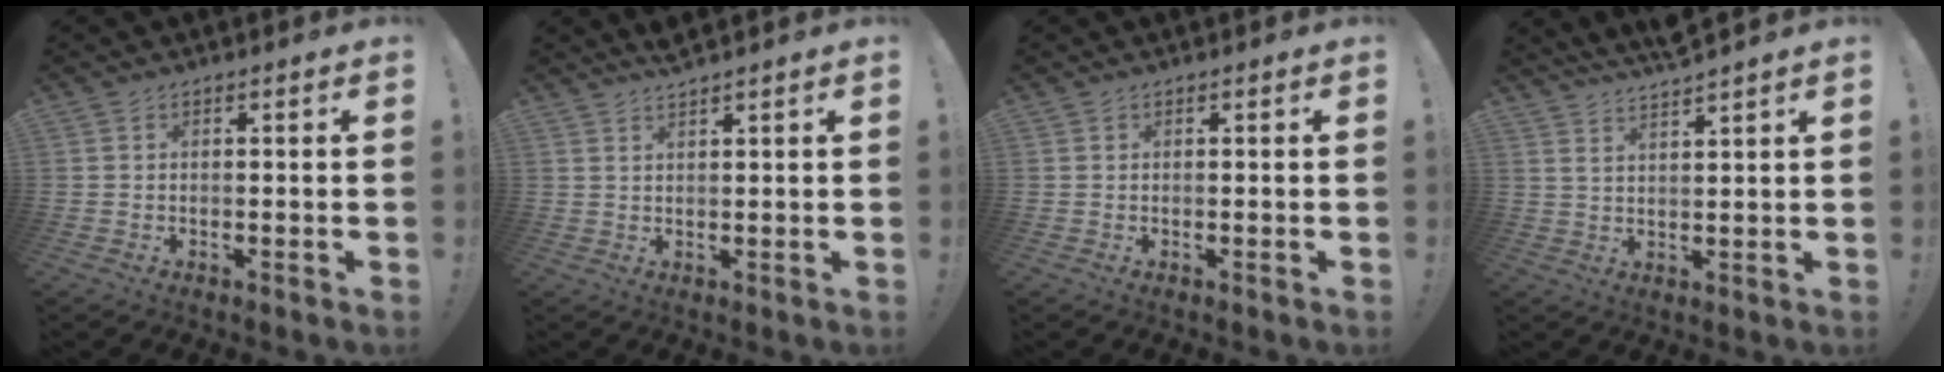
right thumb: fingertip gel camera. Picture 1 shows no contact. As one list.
[{"total": 2.3, "force": [2.1, -0.1, 1.0], "torque": [-0.023, -0.007, 0.038]}, {"total": 0.0}, {"total": 4.9, "force": [4.5, 0.0, 2.0], "torque": [-0.040, -0.025, 0.080]}]